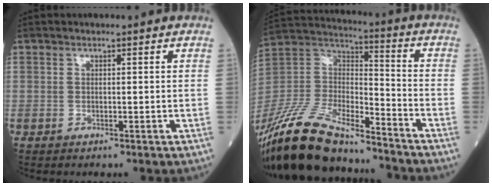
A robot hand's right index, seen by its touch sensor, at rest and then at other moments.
{"total": 21.9, "force": [-18.5, 5.2, 10.4], "torque": [-0.243, -0.007, -0.348]}